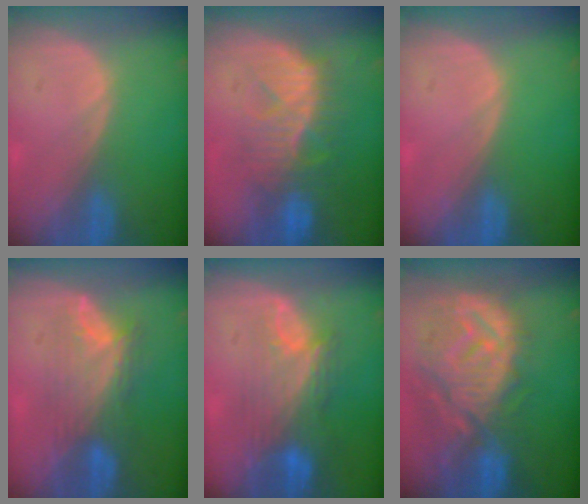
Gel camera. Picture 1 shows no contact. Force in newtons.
{"total": 9.3, "press": 8.8, "slide": 3.0}
{"total": 0.0}
{"total": 7.1, "press": 6.9, "slide": 1.6}
{"total": 9.2, "press": 8.0, "slide": 4.5}
{"total": 12.6, "press": 11.2, "slide": 5.9}